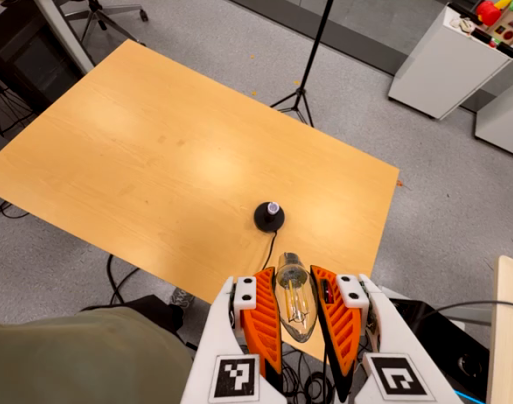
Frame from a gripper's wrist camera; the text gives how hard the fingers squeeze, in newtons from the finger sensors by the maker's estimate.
{"total": 21.8, "left": 23.4, "right": 20.3}